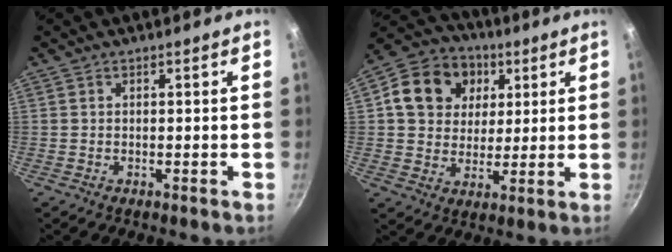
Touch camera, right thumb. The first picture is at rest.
{"total": 14.8, "force": [4.3, 12.4, 6.9], "torque": [-0.100, 0.010, 0.064]}